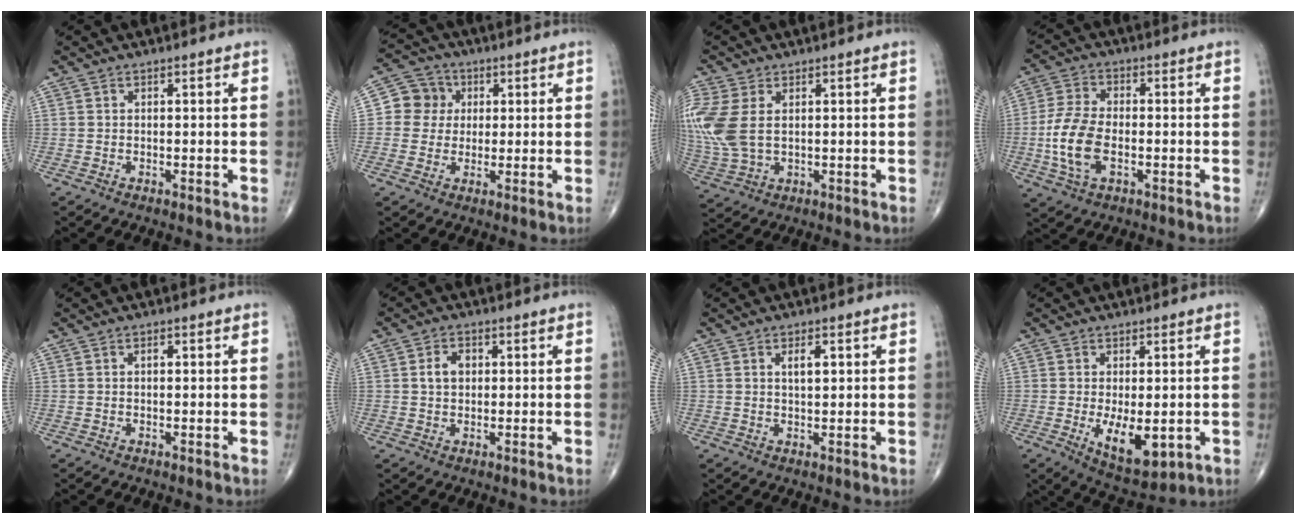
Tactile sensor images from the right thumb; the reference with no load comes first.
{"total": 6.7, "force": [0.9, 6.5, 1.7], "torque": [0.005, 0.009, 0.005]}
{"total": 12.8, "force": [2.2, 8.2, 9.7], "torque": [-0.262, -0.001, 0.054]}
{"total": 10.3, "force": [-2.1, 5.6, 8.4], "torque": [-0.177, 0.008, -0.044]}
{"total": 0.9, "force": [0.2, 0.4, 0.7], "torque": [-0.012, 0.000, 0.003]}
{"total": 3.8, "force": [0.7, 2.7, 2.5], "torque": [-0.040, 0.006, 0.009]}
{"total": 2.9, "force": [1.0, 1.1, 2.4], "torque": [-0.037, -0.005, 0.016]}
{"total": 9.0, "force": [-1.7, 4.3, 7.8], "torque": [-0.105, -0.018, -0.011]}